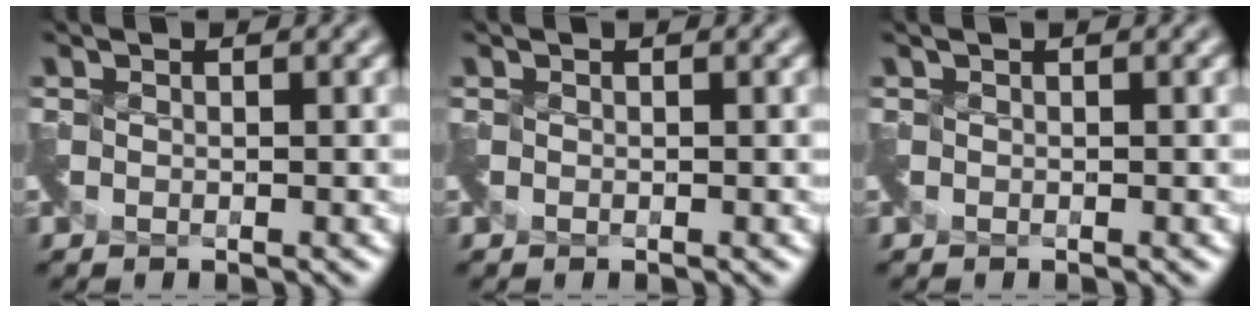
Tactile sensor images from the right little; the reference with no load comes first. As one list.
[{"total": 0.0}, {"total": 0.0}]